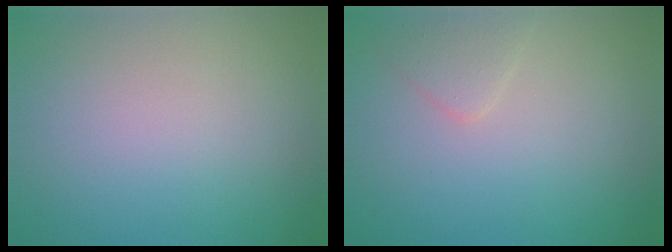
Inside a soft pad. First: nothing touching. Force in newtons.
{"total": 1.6, "press": 1.6, "slide": 0.1}